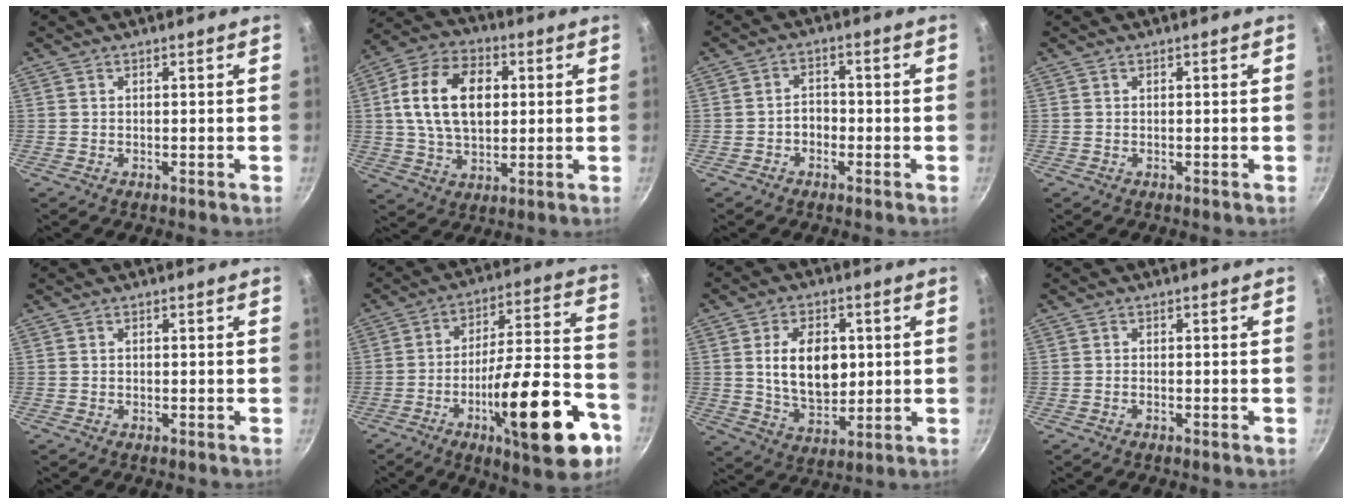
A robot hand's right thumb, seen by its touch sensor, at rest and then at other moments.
{"total": 15.9, "force": [2.5, 10.6, 11.7], "torque": [-0.185, 0.010, 0.036]}
{"total": 2.8, "force": [-1.2, 2.1, 1.5], "torque": [-0.004, 0.017, -0.022]}
{"total": 0.0}
{"total": 0.0}
{"total": 24.2, "force": [-10.5, 6.9, 20.7], "torque": [-0.268, 0.051, -0.159]}
{"total": 12.5, "force": [1.7, 8.1, 9.3], "torque": [-0.129, -0.012, 0.033]}
{"total": 0.7, "force": [-0.5, 0.2, 0.4], "torque": [-0.013, 0.004, -0.013]}